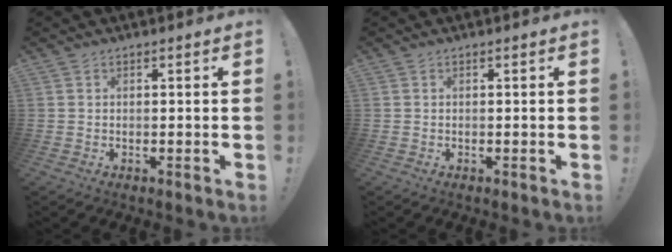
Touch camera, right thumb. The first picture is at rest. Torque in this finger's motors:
{"motor_torque": [0.00, 0.00, 0.00, -0.01, 0.00]}